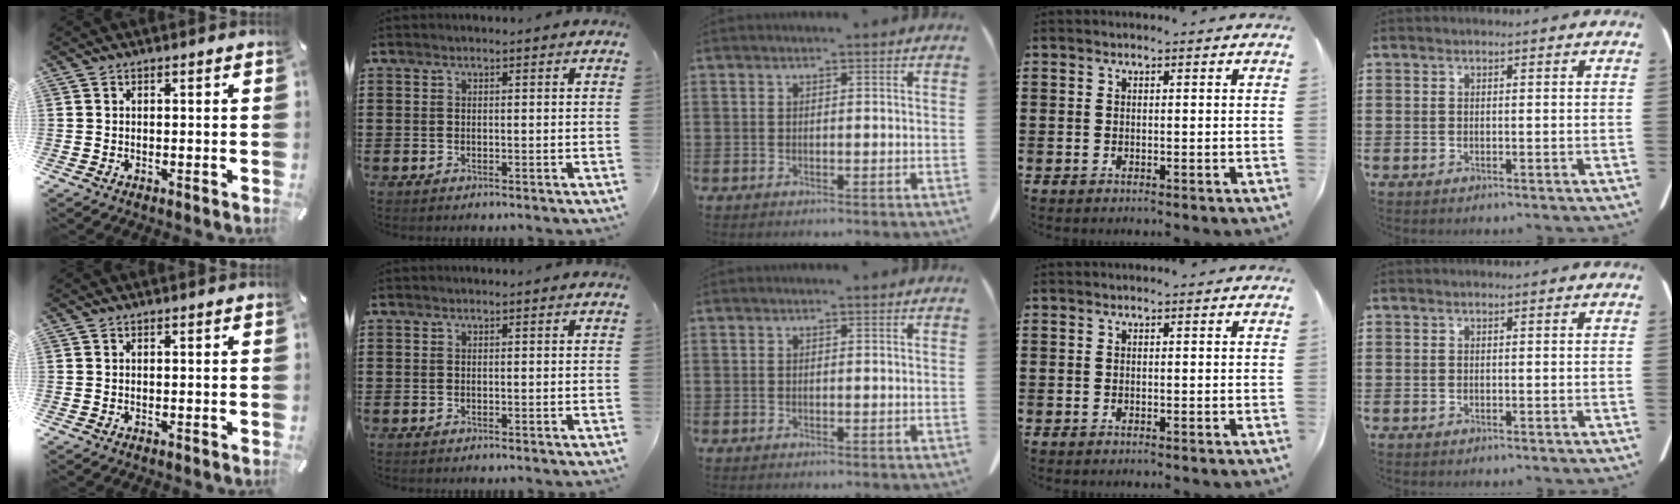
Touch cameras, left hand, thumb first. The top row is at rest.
{}